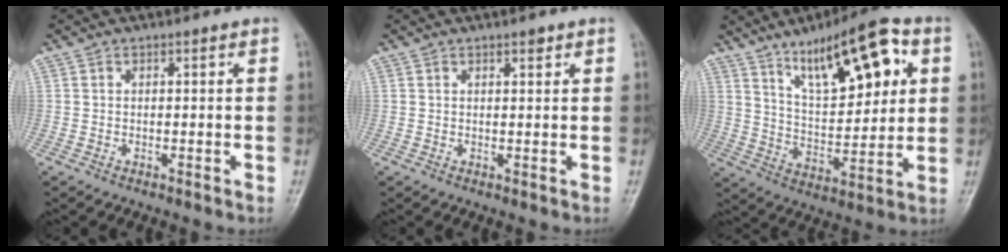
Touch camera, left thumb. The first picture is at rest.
{"total": 1.2, "force": [0.9, 0.4, 0.6], "torque": [-0.005, -0.005, 0.014]}
{"total": 18.1, "force": [8.3, 6.8, 14.6], "torque": [-0.192, -0.024, 0.140]}